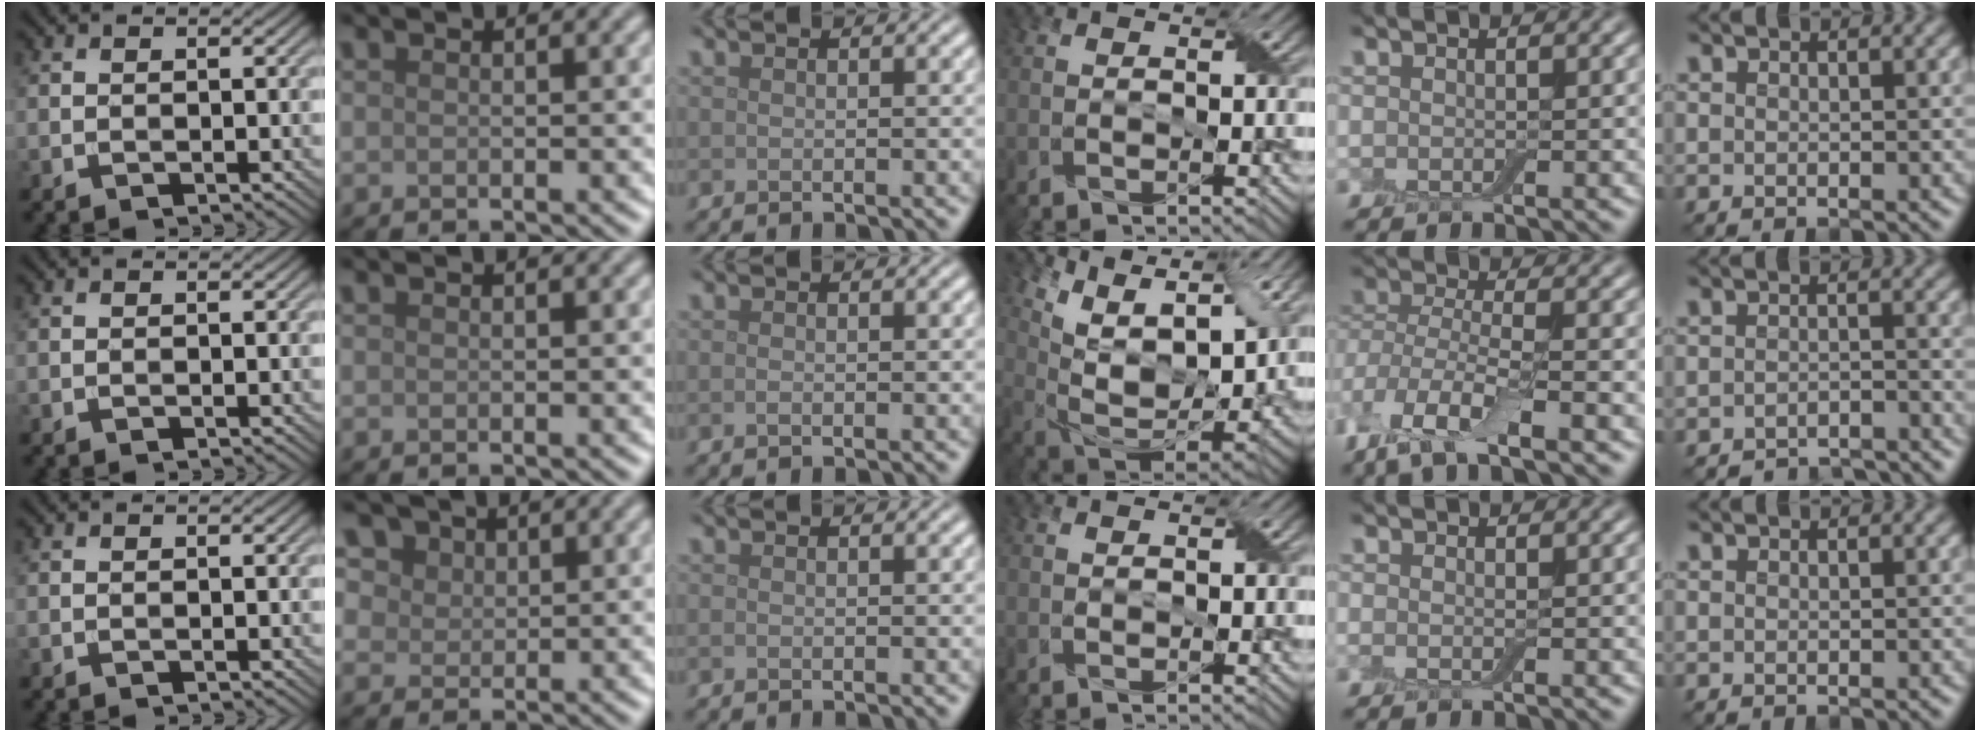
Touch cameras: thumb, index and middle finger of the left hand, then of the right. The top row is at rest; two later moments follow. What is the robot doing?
{"motion": "fold", "object": "cloth"}